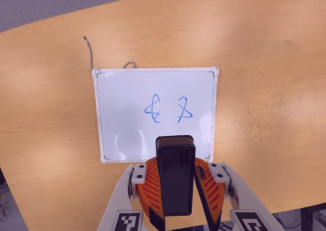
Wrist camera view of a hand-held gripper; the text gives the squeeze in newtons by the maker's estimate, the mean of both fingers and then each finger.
{"total": 8.0, "left": 8.3, "right": 7.6}